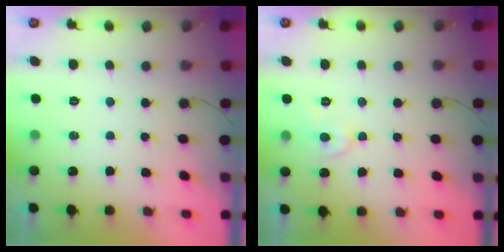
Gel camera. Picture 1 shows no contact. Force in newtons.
{"total": 6.0, "press": 6.0, "slide": 0.6}